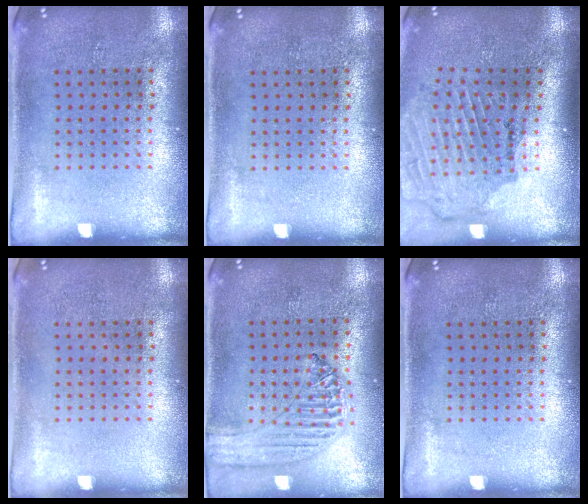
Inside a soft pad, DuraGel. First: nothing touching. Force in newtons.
{"total": 0.0}
{"total": 1.9, "press": 1.8, "slide": 0.3}
{"total": 0.0}
{"total": 1.3, "press": 1.3, "slide": 0.1}
{"total": 0.0}